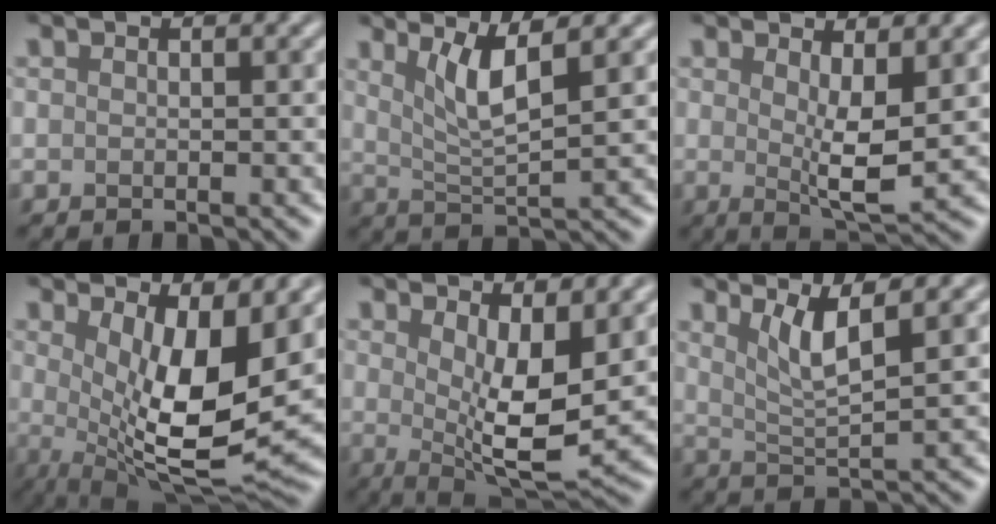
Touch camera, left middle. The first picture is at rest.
{"total": 4.2, "force": [2.0, 0.8, 3.6], "torque": [-0.066, -0.003, 0.041]}
{"total": 4.2, "force": [1.0, 1.1, 3.9], "torque": [-0.066, -0.016, 0.020]}
{"total": 10.7, "force": [1.7, 3.8, 9.9], "torque": [-0.162, -0.029, 0.034]}
{"total": 7.4, "force": [1.4, 2.6, 6.7], "torque": [-0.112, -0.015, 0.029]}
{"total": 3.8, "force": [2.0, 0.7, 3.2], "torque": [-0.056, -0.002, 0.040]}